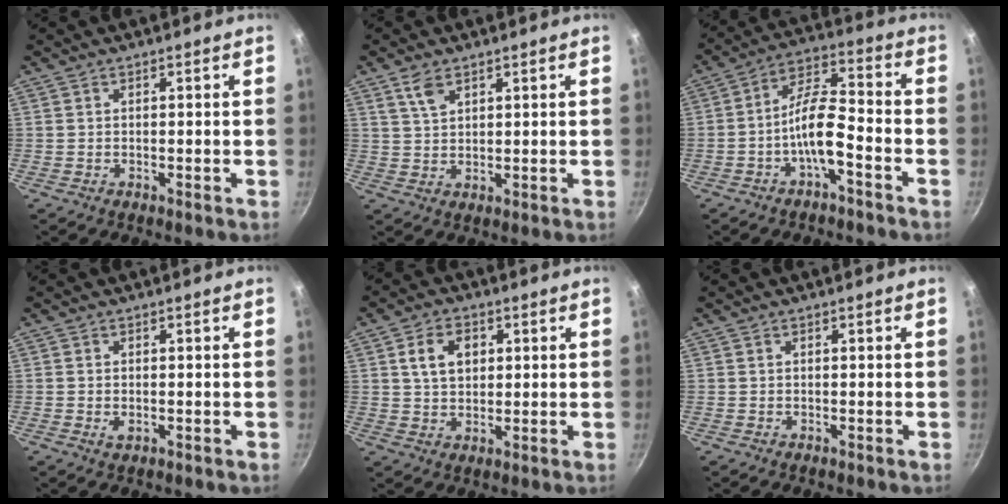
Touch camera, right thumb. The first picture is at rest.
{"total": 4.2, "force": [2.5, 2.2, 2.5], "torque": [-0.040, -0.008, 0.053]}
{"total": 9.1, "force": [-4.0, 3.0, 7.7], "torque": [-0.142, 0.045, -0.078]}
{"total": 1.5, "force": [-0.2, 0.9, 1.1], "torque": [-0.020, -0.001, -0.003]}
{"total": 7.0, "force": [2.0, 5.1, 4.5], "torque": [-0.059, 0.003, 0.034]}
{"total": 0.0}